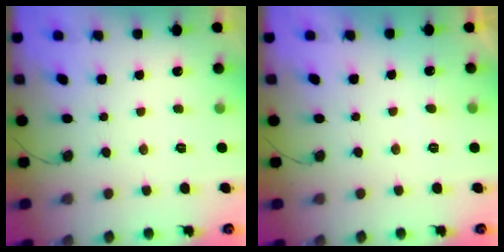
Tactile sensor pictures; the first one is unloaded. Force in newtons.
{"total": 3.7, "press": 3.7, "slide": 0.3}